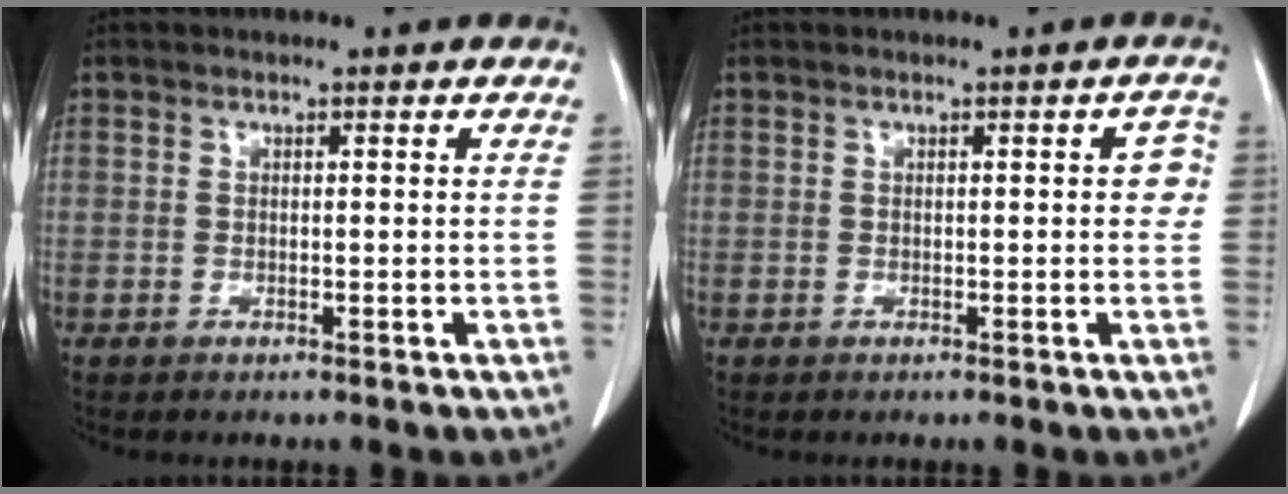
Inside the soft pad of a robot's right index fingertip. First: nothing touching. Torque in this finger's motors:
{"motor_torque": [0.17, 0.10, 0.00, 0.01]}